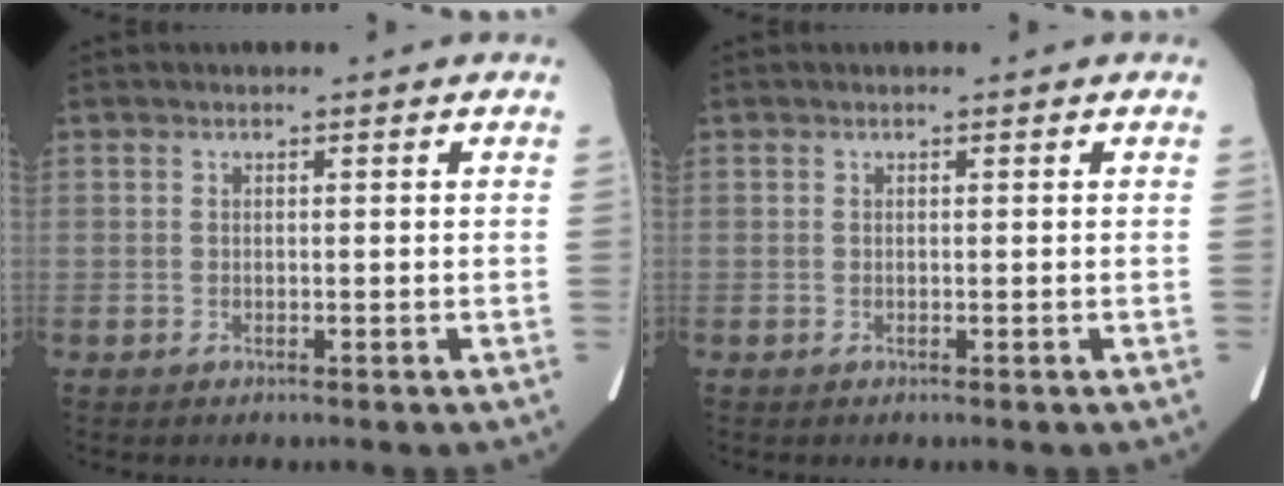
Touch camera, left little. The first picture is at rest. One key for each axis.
{"total": 0.0}